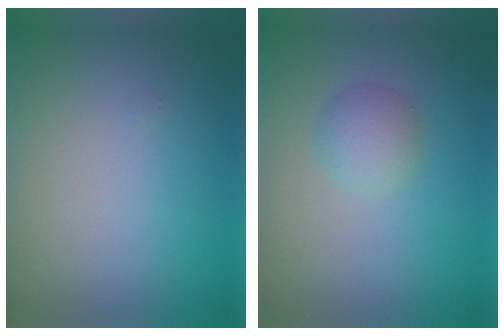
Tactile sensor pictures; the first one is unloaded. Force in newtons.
{"total": 2.0, "press": 2.0, "slide": 0.0}